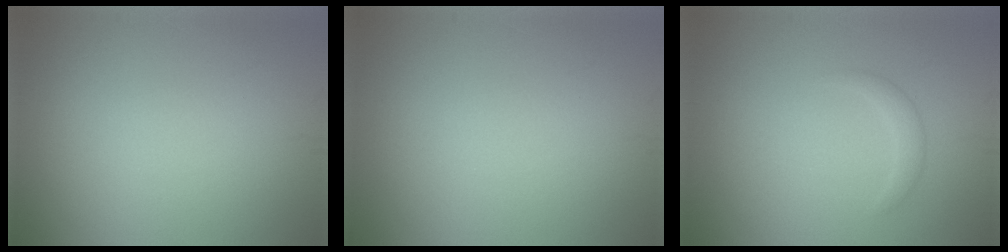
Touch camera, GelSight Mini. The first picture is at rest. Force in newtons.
{"total": 0.0}
{"total": 1.2, "press": 1.2, "slide": 0.1}